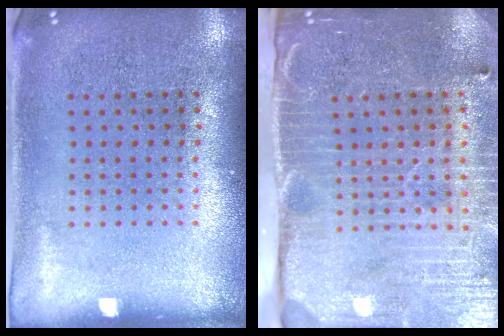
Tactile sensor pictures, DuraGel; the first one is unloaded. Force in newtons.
{"total": 4.5, "press": 3.7, "slide": 2.6}